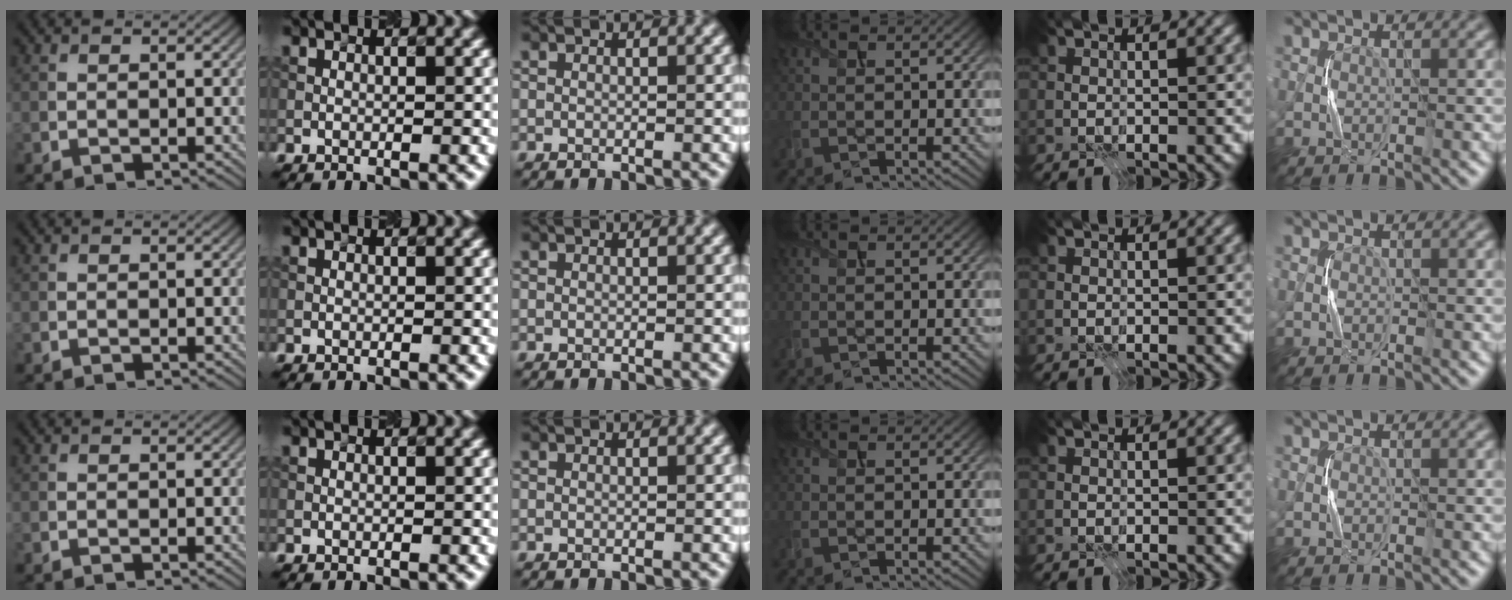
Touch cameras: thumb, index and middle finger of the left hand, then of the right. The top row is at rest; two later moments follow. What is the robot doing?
{"motion": "press", "object": "gel pad"}